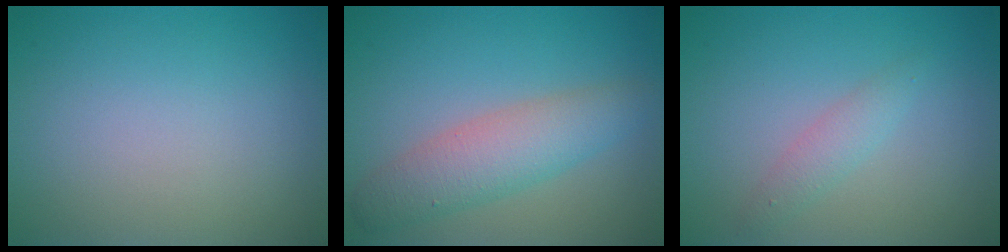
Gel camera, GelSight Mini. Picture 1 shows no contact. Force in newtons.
{"total": 4.5, "press": 4.5, "slide": 0.1}
{"total": 1.6, "press": 1.6, "slide": 0.0}